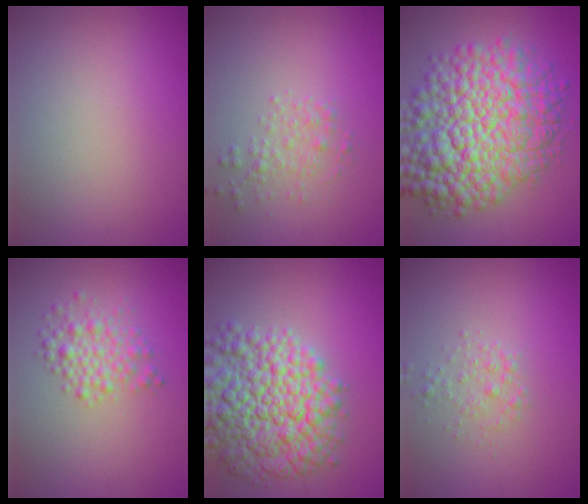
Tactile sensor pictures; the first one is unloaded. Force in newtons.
{"total": 1.6, "press": 1.6, "slide": 0.0}
{"total": 12.7, "press": 12.7, "slide": 0.3}
{"total": 2.9, "press": 2.9, "slide": 0.1}
{"total": 10.4, "press": 10.4, "slide": 0.4}
{"total": 1.5, "press": 1.5, "slide": 0.0}